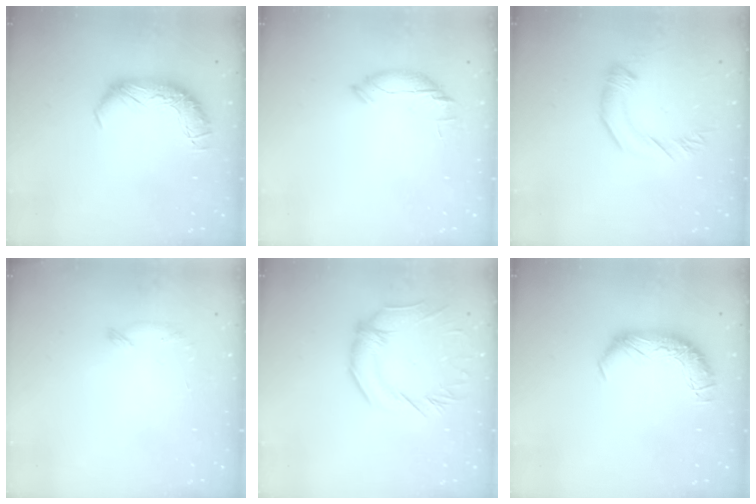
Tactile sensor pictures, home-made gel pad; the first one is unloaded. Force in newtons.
{"total": 5.6, "press": 5.6, "slide": 0.6}
{"total": 3.0, "press": 2.9, "slide": 0.5}
{"total": 6.7, "press": 6.7, "slide": 0.9}
{"total": 1.1, "press": 0.5, "slide": 1.0}
{"total": 0.0}